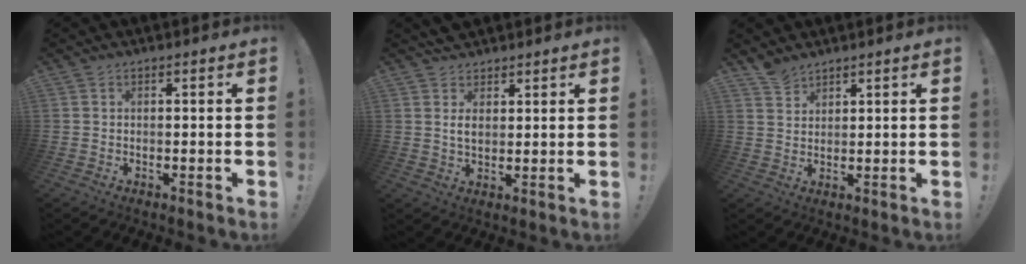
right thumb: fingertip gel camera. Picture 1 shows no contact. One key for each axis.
{"total": 5.0, "fx": 2.8, "fy": 3.5, "fz": 2.3, "tx": -0.028, "ty": -0.017, "tz": 0.051}
{"total": 3.8, "fx": 3.4, "fy": 1.7, "fz": 0.7, "tx": -0.012, "ty": -0.019, "tz": 0.065}